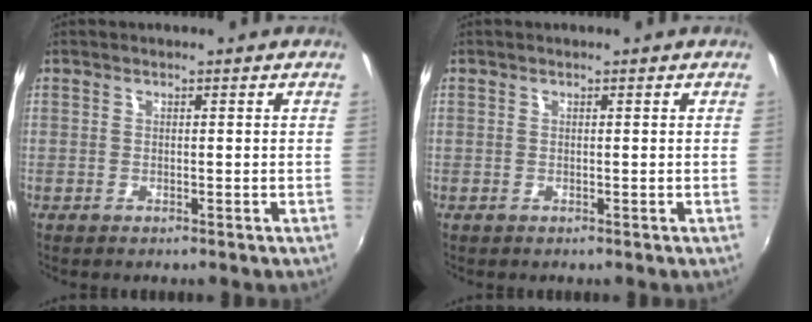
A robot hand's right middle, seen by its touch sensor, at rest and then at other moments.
{"total": 0.0}